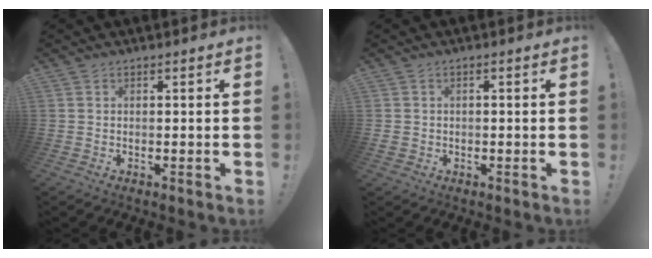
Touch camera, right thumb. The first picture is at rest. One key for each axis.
{"total": 1.5, "fx": -0.6, "fy": 1.3, "fz": 0.6, "tx": -0.012, "ty": 0.003, "tz": -0.010}